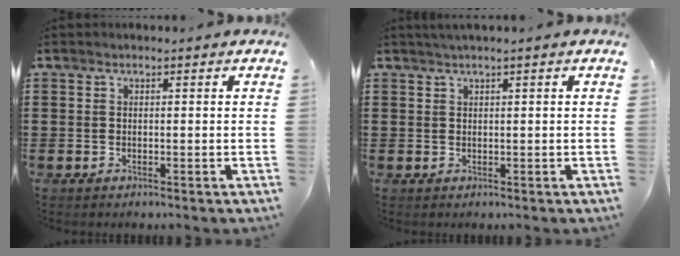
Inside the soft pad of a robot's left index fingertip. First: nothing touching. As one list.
[{"total": 0.8, "force": [0.4, -0.1, 0.7], "torque": [-0.011, -0.001, 0.008]}]